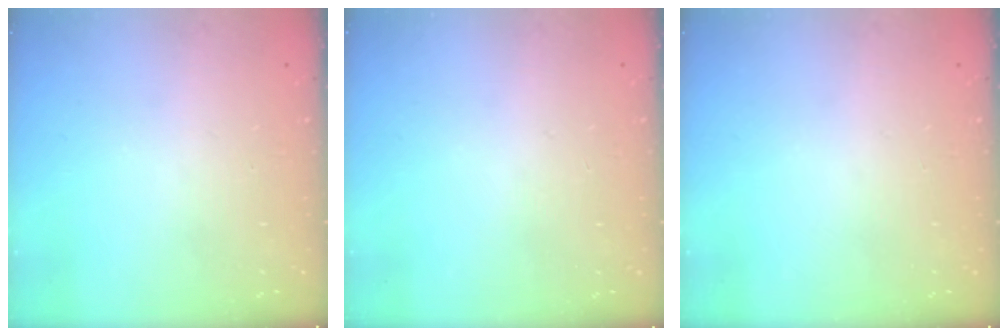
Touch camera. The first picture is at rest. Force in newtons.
{"total": 0.0}
{"total": 0.0}